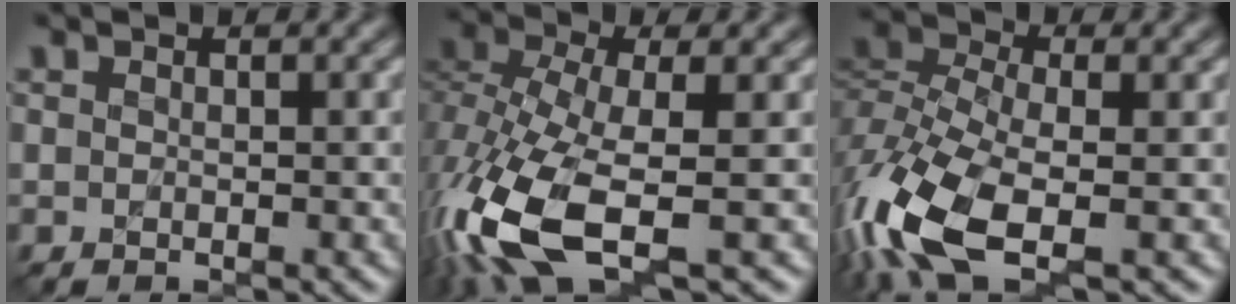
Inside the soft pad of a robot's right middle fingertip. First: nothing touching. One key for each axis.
{"total": 11.4, "fx": -4.7, "fy": 4.6, "fz": 9.3, "tx": -0.228, "ty": -0.018, "tz": -0.093}
{"total": 10.8, "fx": -4.8, "fy": 5.1, "fz": 8.3, "tx": -0.205, "ty": -0.023, "tz": -0.100}